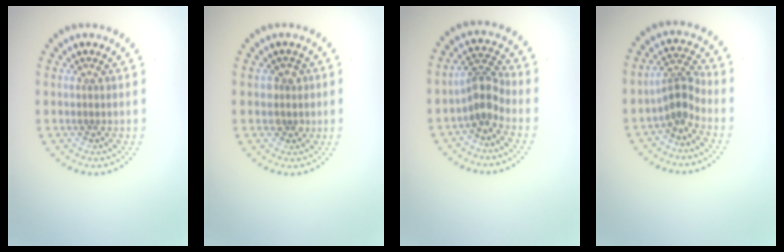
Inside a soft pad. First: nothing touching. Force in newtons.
{"total": 1.7, "press": 1.6, "slide": 0.7}
{"total": 2.7, "press": 2.0, "slide": 1.8}
{"total": 2.7, "press": 1.9, "slide": 1.9}